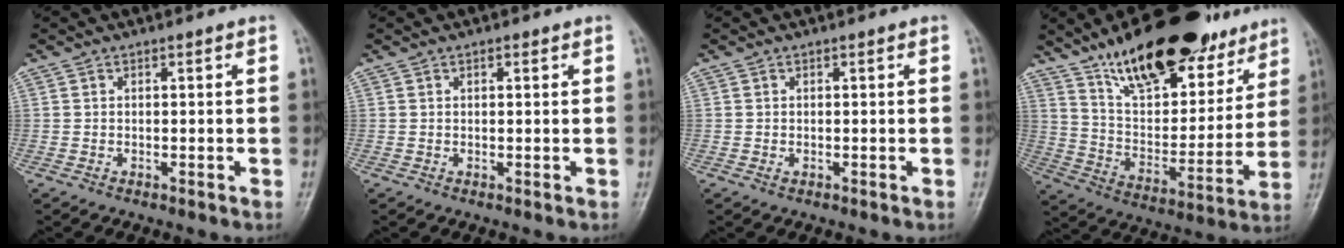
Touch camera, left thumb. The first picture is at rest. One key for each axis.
{"total": 1.1, "fx": 0.5, "fy": 0.5, "fz": 0.8, "tx": -0.010, "ty": 0.001, "tz": 0.005}
{"total": 1.0, "fx": -0.1, "fy": 0.6, "fz": 0.8, "tx": -0.013, "ty": 0.005, "tz": 0.001}
{"total": 26.4, "fx": 18.2, "fy": 11.0, "fz": 15.7, "tx": -0.199, "ty": -0.067, "tz": 0.293}